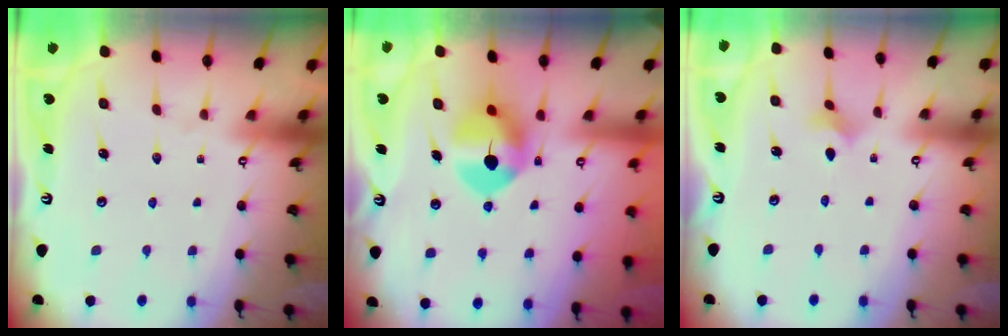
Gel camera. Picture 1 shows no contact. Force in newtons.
{"total": 9.4, "press": 9.3, "slide": 1.3}
{"total": 1.7, "press": 1.7, "slide": 0.4}